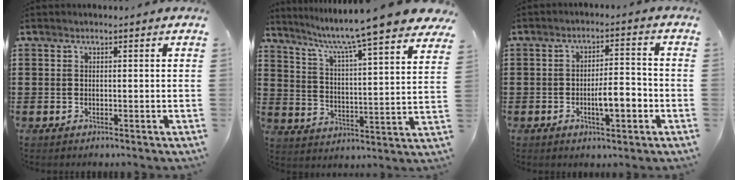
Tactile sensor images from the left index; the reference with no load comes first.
{"total": 8.4, "force": [7.2, -1.1, 4.1], "torque": [-0.102, -0.064, 0.110]}
{"total": 5.7, "force": [-2.0, 1.8, 5.0], "torque": [-0.077, 0.005, -0.039]}